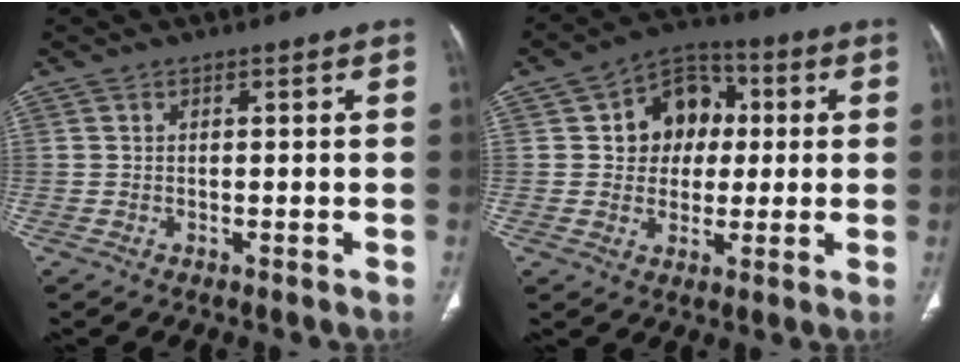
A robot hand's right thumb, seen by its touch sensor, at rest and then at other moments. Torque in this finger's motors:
{"motor_torque": [0.17, 0.37, 0.11, -0.10, 0.06]}